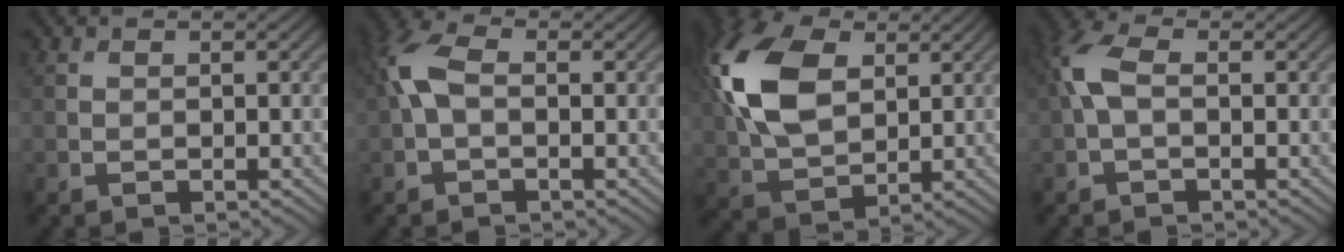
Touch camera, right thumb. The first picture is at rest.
{"total": 5.0, "force": [0.1, 2.9, 4.1], "torque": [-0.109, 0.016, -0.009]}
{"total": 13.8, "force": [3.7, 8.5, 10.2], "torque": [-0.265, 0.026, 0.065]}
{"total": 4.7, "force": [0.2, 2.5, 3.9], "torque": [-0.106, 0.015, -0.007]}